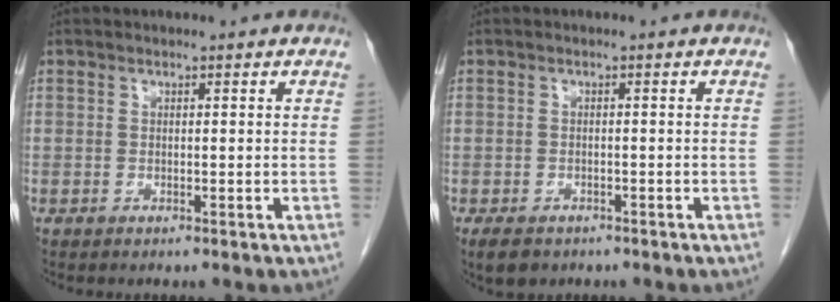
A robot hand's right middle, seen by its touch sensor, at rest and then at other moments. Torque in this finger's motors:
{"motor_torque": [0.02, 0.01, 0.00, 0.00]}